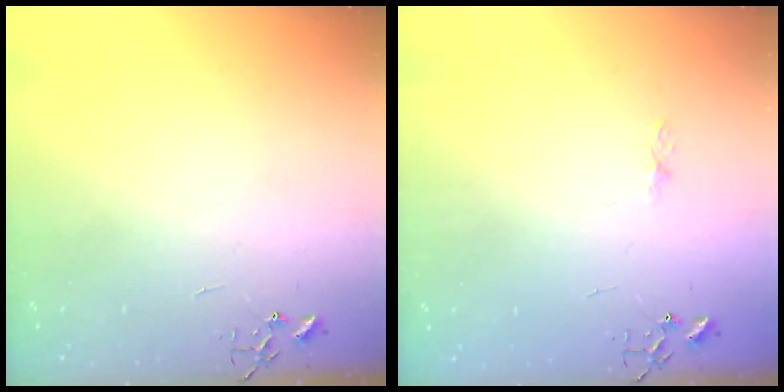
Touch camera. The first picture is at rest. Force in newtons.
{"total": 3.6, "press": 3.5, "slide": 0.5}